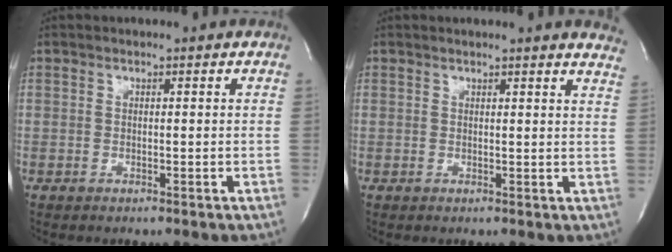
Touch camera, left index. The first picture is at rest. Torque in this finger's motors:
{"motor_torque": [0.24, -0.21, 0.07, 0.00]}